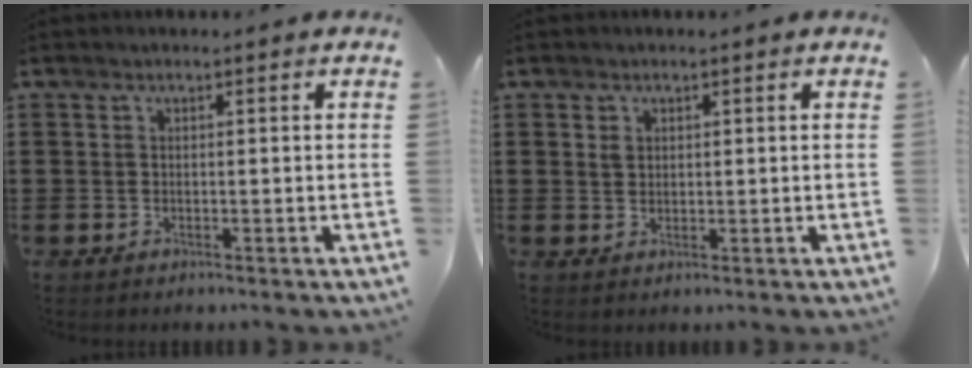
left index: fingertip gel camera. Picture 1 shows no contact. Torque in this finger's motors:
{"motor_torque": [0.76, -0.97, 0.01, 0.01]}